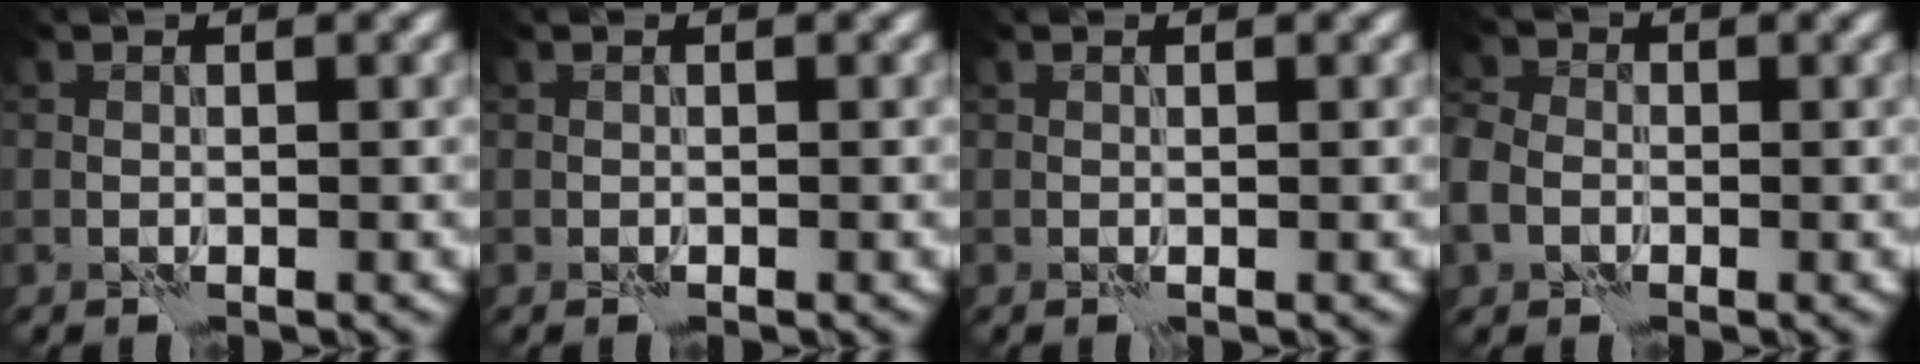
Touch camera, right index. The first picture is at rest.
{"total": 0.0}
{"total": 0.0}
{"total": 4.5, "force": [-1.5, 3.6, 2.2], "torque": [-0.054, -0.007, -0.036]}